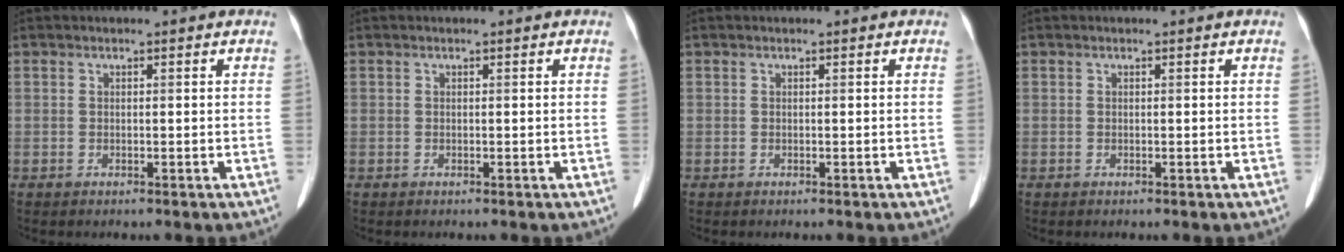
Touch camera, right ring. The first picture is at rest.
{"total": 0.0}
{"total": 0.0}
{"total": 0.0}